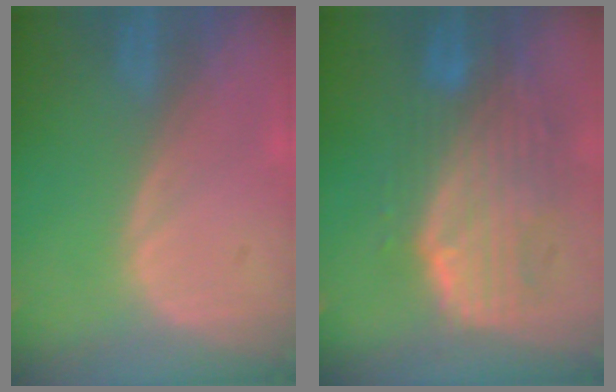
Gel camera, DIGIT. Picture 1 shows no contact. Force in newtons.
{"total": 10.6, "press": 9.1, "slide": 5.4}